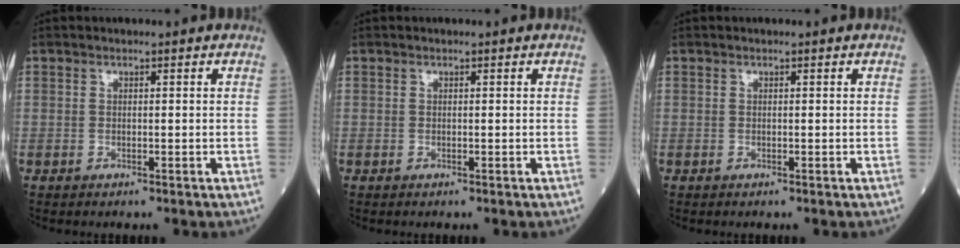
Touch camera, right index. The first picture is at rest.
{"total": 0.0}
{"total": 0.0}